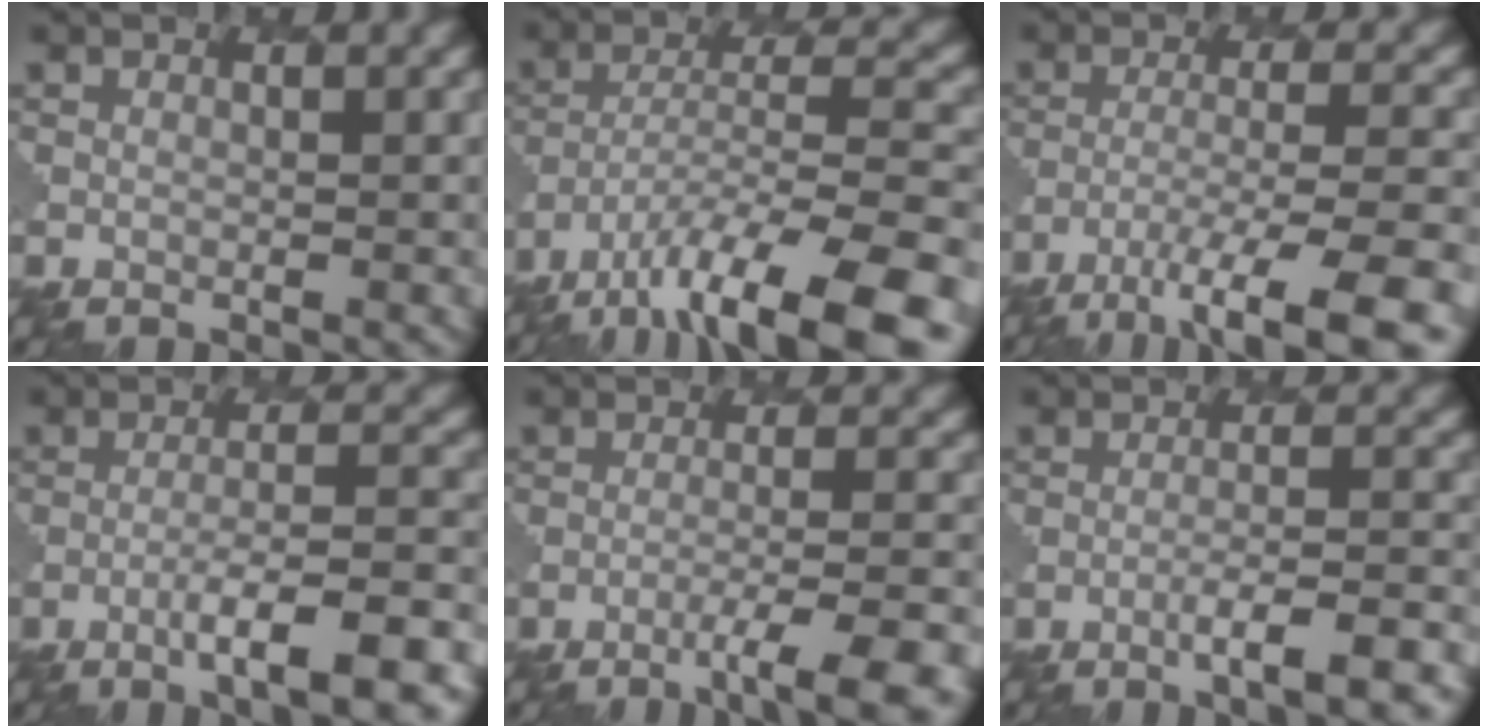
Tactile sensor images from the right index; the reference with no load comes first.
{"total": 12.5, "force": [-8.3, 3.3, 8.7], "torque": [-0.153, -0.003, -0.142]}
{"total": 9.2, "force": [-6.2, 2.0, 6.5], "torque": [-0.108, -0.005, -0.096]}
{"total": 7.8, "force": [-4.1, 1.4, 6.5], "torque": [-0.093, 0.007, -0.064]}
{"total": 6.5, "force": [-3.9, 1.1, 5.1], "torque": [-0.069, 0.005, -0.057]}
{"total": 5.2, "force": [-2.9, 0.8, 4.2], "torque": [-0.058, 0.007, -0.049]}